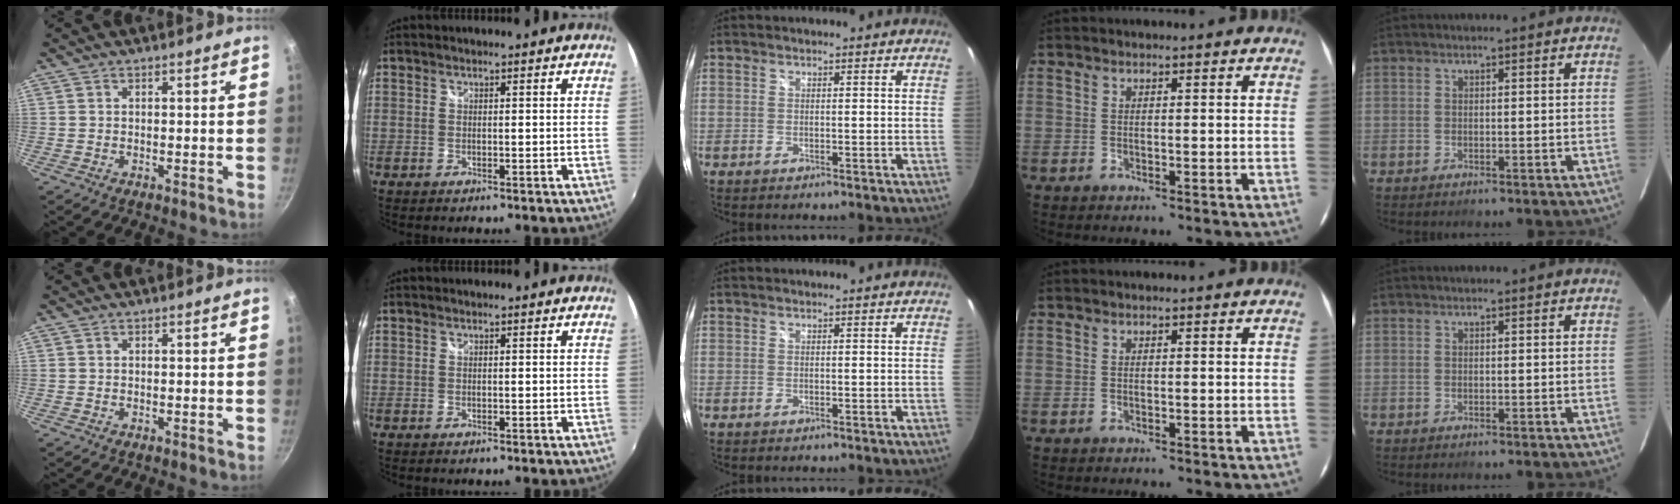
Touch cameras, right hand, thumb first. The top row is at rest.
{}